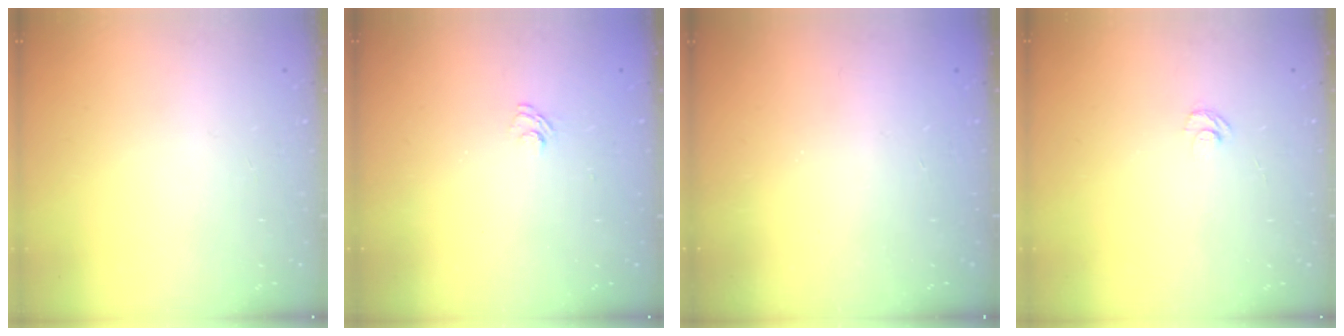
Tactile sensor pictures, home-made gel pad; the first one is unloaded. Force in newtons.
{"total": 2.0, "press": 1.5, "slide": 1.3}
{"total": 2.4, "press": 2.3, "slide": 0.8}
{"total": 4.5, "press": 4.5, "slide": 0.3}